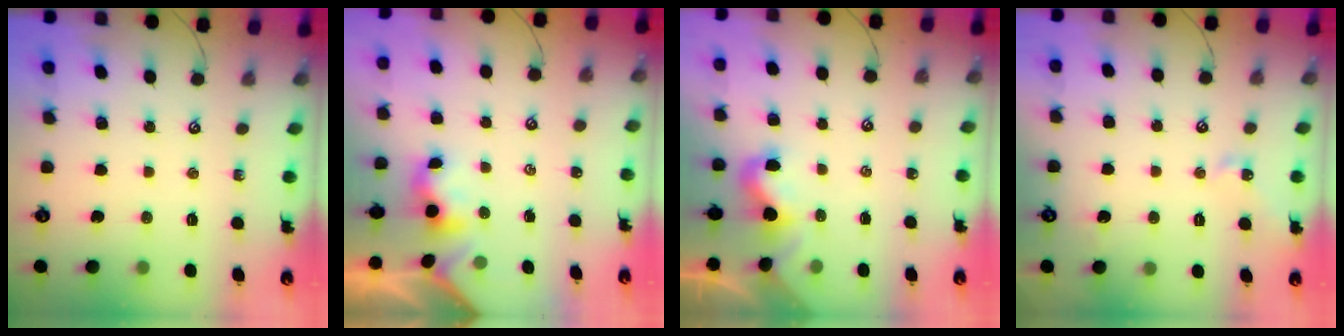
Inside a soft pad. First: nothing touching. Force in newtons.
{"total": 1.0, "press": 0.9, "slide": 0.4}
{"total": 2.2, "press": 2.2, "slide": 0.4}
{"total": 3.0, "press": 3.0, "slide": 0.1}